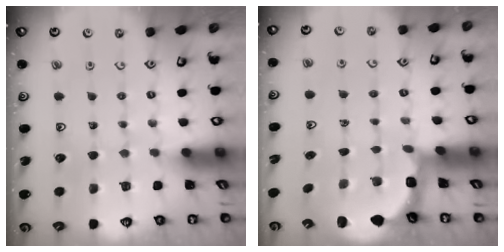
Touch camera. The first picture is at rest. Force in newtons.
{"total": 2.8, "press": 2.3, "slide": 1.7}